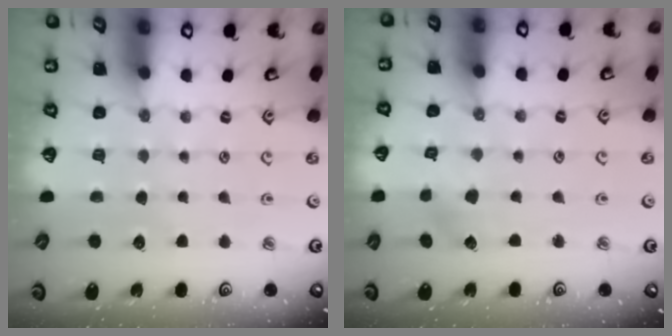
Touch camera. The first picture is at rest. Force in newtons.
{"total": 2.9, "press": 2.9, "slide": 0.3}